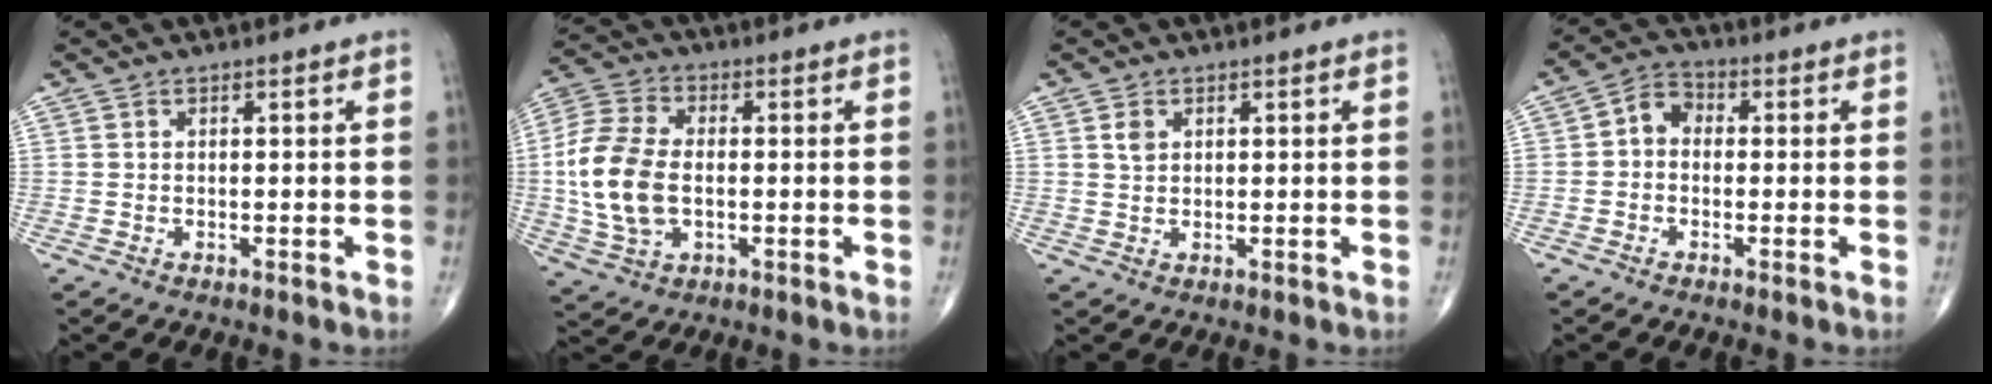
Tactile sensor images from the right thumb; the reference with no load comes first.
{"total": 13.6, "force": [-0.8, 8.4, 10.7], "torque": [-0.229, 0.011, -0.016]}
{"total": 2.0, "force": [0.8, 1.4, 1.2], "torque": [-0.018, -0.002, 0.016]}
{"total": 4.7, "force": [-0.2, 3.7, 2.9], "torque": [-0.032, 0.017, -0.019]}